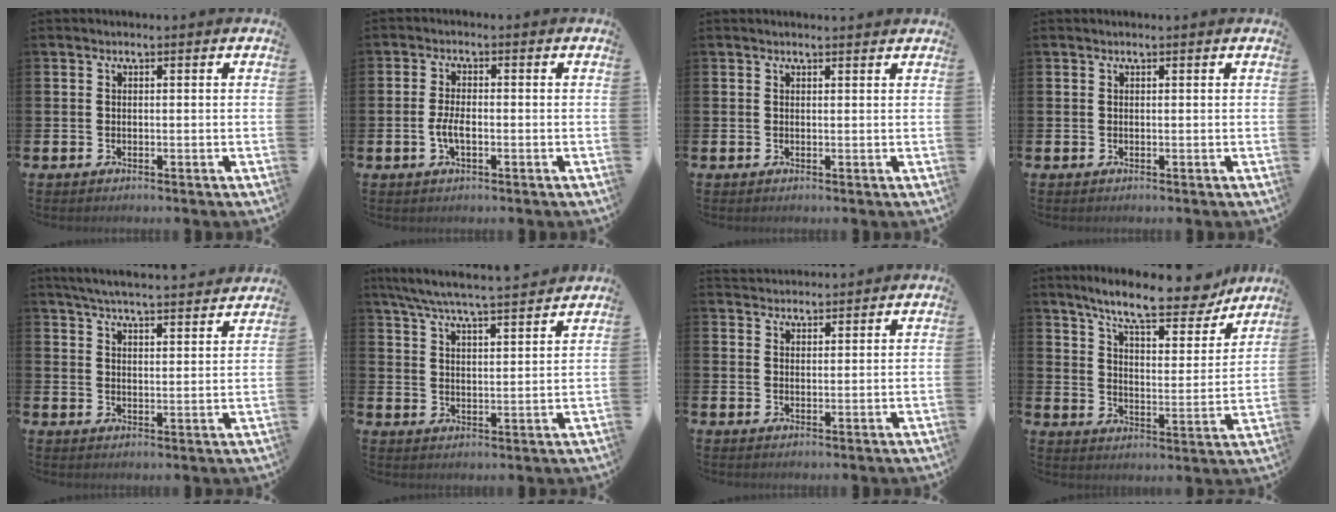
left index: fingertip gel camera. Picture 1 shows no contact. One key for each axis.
{"total": 2.9, "fx": -0.8, "fy": 1.2, "fz": 2.5, "tx": -0.045, "ty": 0.002, "tz": -0.015}
{"total": 0.7, "fx": 0.7, "fy": 0.0, "fz": 0.2, "tx": 0.004, "ty": -0.003, "tz": 0.011}
{"total": 0.0}
{"total": 5.5, "fx": 5.4, "fy": 0.0, "fz": 1.0, "tx": -0.034, "ty": -0.035, "tz": 0.095}
{"total": 6.6, "fx": 6.2, "fy": 0.1, "fz": 2.1, "tx": -0.066, "ty": -0.042, "tz": 0.109}
{"total": 2.6, "fx": 2.6, "fy": 0.6, "fz": -0.1, "tx": -0.002, "ty": -0.010, "tz": 0.047}
{"total": 10.7, "fx": 9.4, "fy": 2.2, "fz": 4.6, "tx": -0.104, "ty": -0.054, "tz": 0.161}